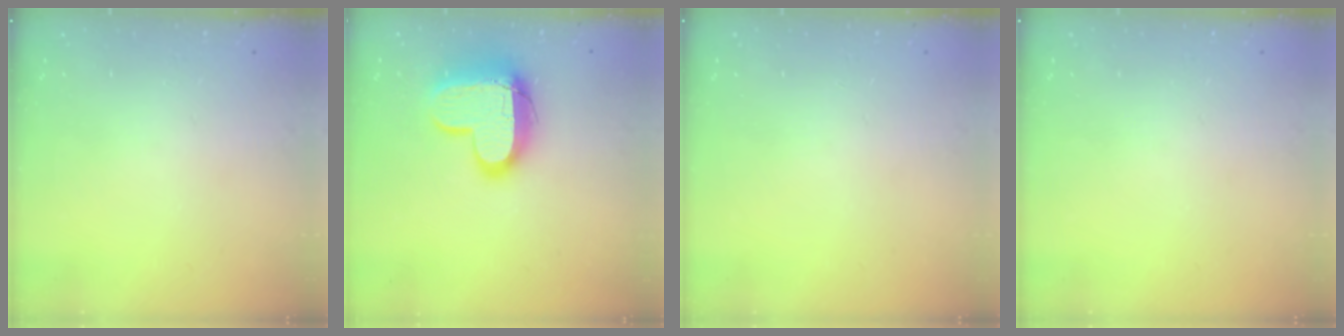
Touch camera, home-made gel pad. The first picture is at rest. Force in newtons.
{"total": 15.2, "press": 15.2, "slide": 1.3}
{"total": 0.0}
{"total": 0.0}